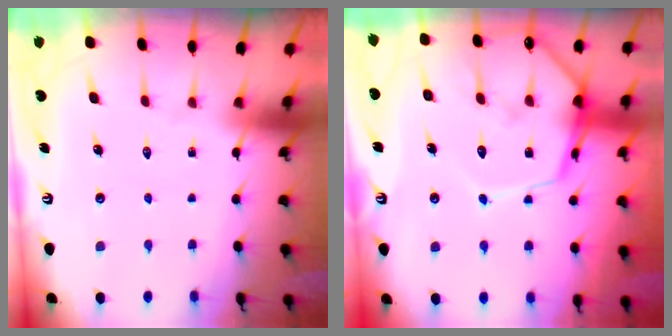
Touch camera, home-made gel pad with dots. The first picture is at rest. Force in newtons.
{"total": 13.8, "press": 13.7, "slide": 1.3}